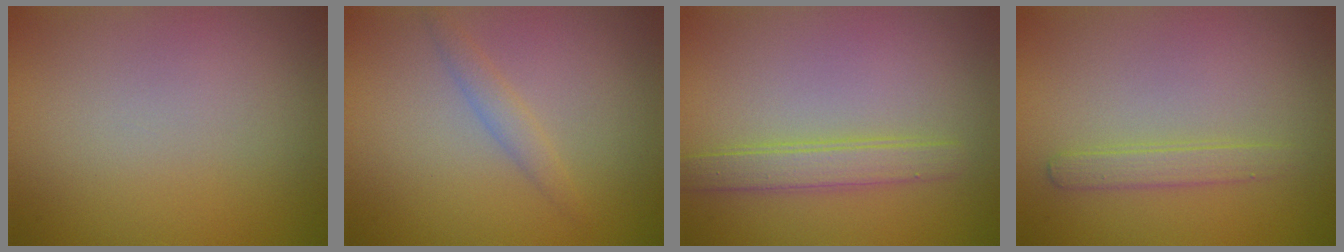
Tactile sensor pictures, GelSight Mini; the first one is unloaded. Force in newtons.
{"total": 1.4, "press": 1.4, "slide": 0.0}
{"total": 2.5, "press": 2.5, "slide": 0.1}
{"total": 1.6, "press": 1.6, "slide": 0.1}